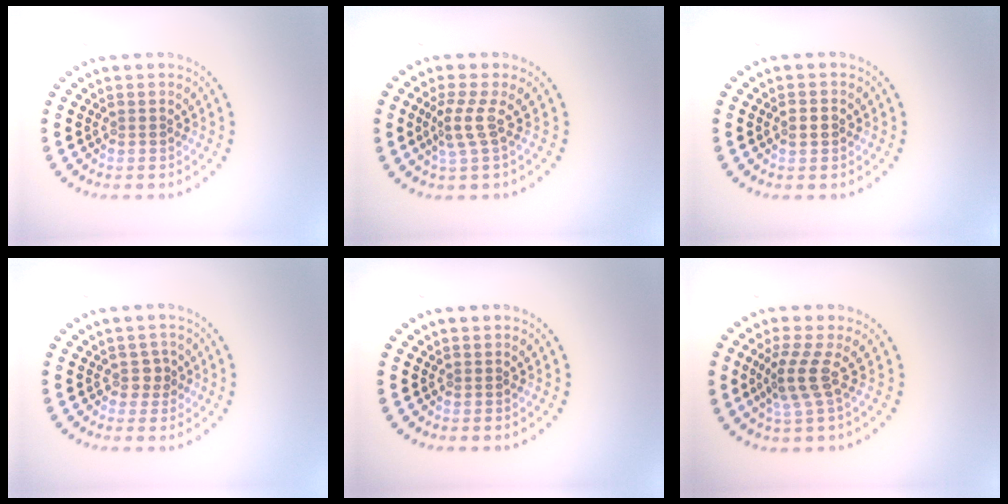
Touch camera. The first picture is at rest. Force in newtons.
{"total": 2.3, "press": 1.6, "slide": 1.7}
{"total": 0.9, "press": 0.9, "slide": 0.0}
{"total": 1.2, "press": 1.0, "slide": 0.7}
{"total": 0.0}
{"total": 3.0, "press": 2.2, "slide": 2.0}